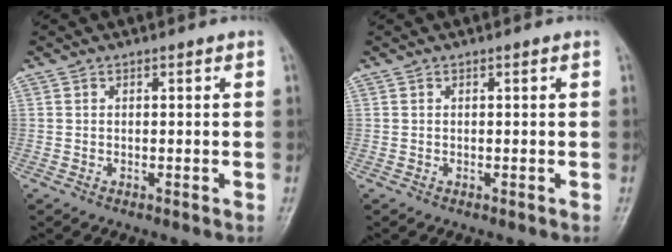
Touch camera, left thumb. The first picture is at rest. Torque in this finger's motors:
{"motor_torque": [0.00, 0.00, -0.06, 0.05, 0.00]}